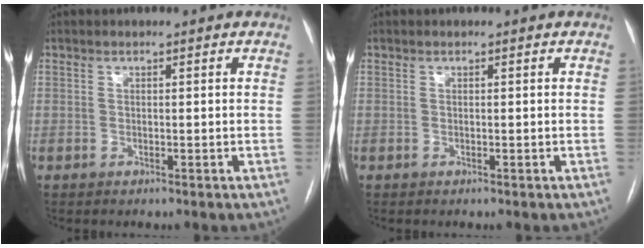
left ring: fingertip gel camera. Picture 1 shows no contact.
{"total": 0.0}